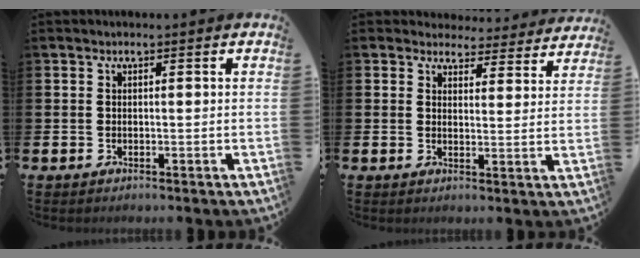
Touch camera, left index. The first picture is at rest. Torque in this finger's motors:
{"motor_torque": [0.48, -0.68, 0.00, -0.07]}